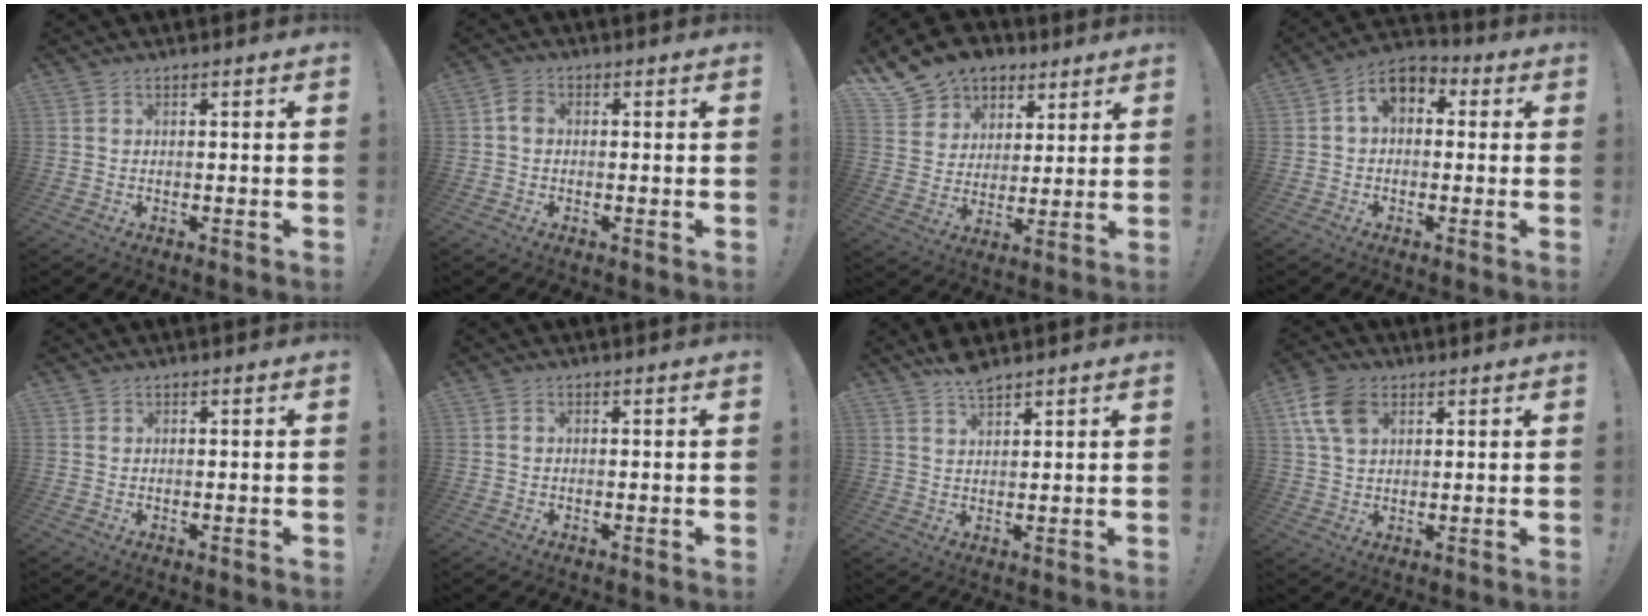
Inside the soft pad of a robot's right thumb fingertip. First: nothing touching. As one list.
[{"total": 3.0, "force": [0.1, 2.0, 2.2], "torque": [-0.035, 0.007, 0.000]}, {"total": 12.2, "force": [7.9, 8.9, 3.0], "torque": [-0.054, -0.058, 0.158]}, {"total": 7.2, "force": [1.5, 5.0, 5.0], "torque": [-0.084, 0.011, 0.033]}, {"total": 0.7, "force": [0.4, 0.5, 0.0], "torque": [-0.003, 0.001, 0.008]}, {"total": 0.0}, {"total": 4.8, "force": [4.1, 1.3, 2.3], "torque": [-0.036, -0.025, 0.072]}, {"total": 10.5, "force": [4.3, 7.0, 6.5], "torque": [-0.130, 0.001, 0.085]}]